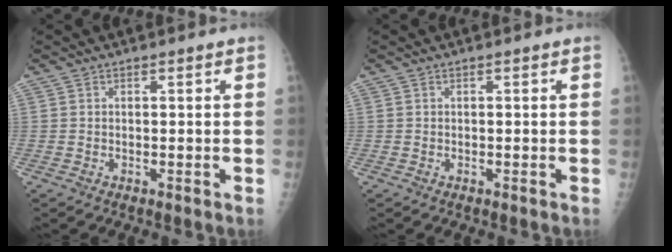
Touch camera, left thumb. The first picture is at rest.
{"total": 0.0}